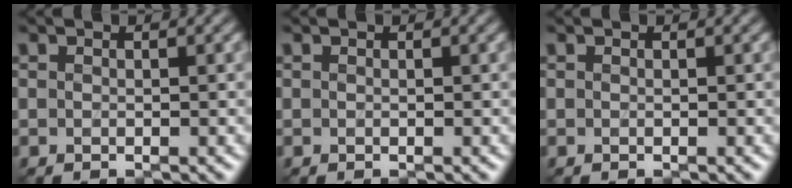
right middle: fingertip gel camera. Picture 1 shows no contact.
{"total": 0.0}
{"total": 0.0}